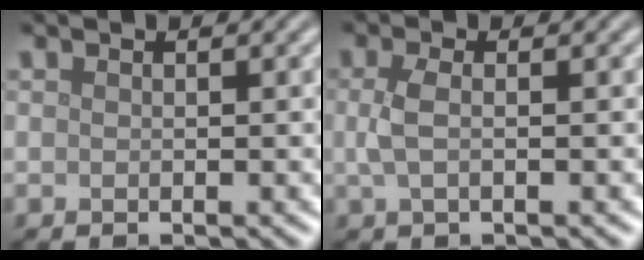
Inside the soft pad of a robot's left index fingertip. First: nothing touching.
{"total": 2.1, "force": [0.1, 0.9, 1.9], "torque": [-0.046, 0.002, -0.001]}